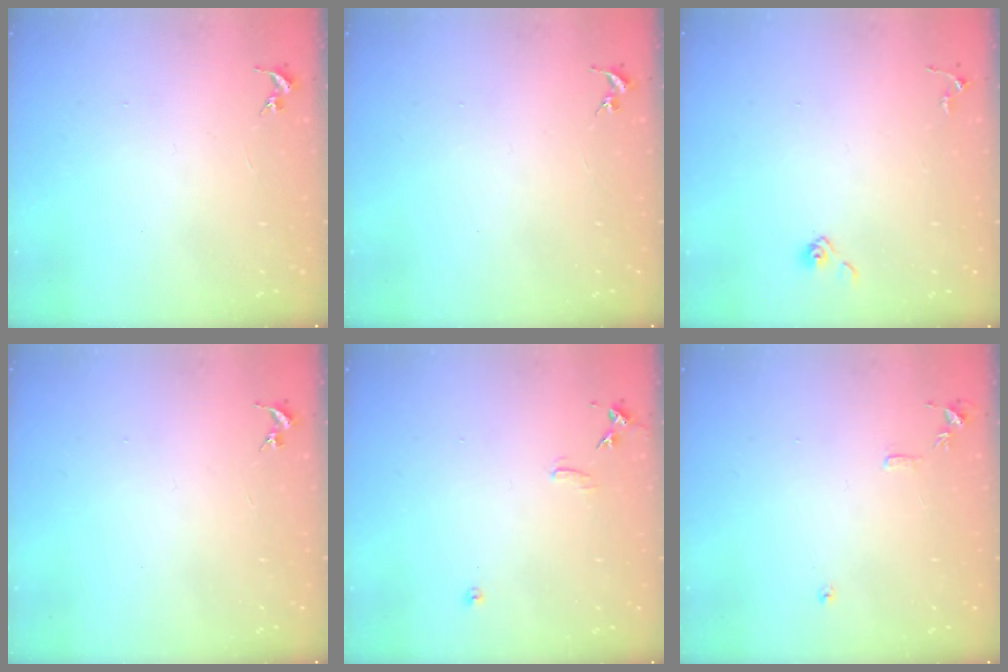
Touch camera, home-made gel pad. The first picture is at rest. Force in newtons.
{"total": 0.0}
{"total": 3.3, "press": 3.3, "slide": 0.4}
{"total": 0.0}
{"total": 7.5, "press": 7.5, "slide": 0.6}
{"total": 7.8, "press": 7.8, "slide": 0.8}